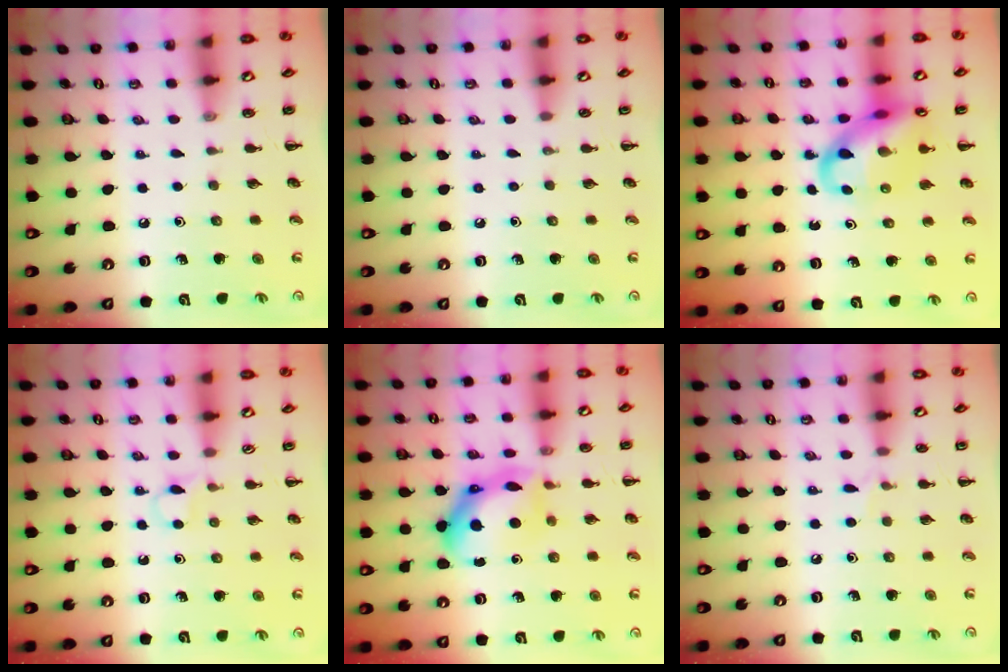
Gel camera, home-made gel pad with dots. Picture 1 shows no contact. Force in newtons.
{"total": 0.0}
{"total": 16.7, "press": 16.3, "slide": 3.4}
{"total": 3.1, "press": 2.9, "slide": 1.3}
{"total": 11.6, "press": 11.6, "slide": 0.2}
{"total": 4.8, "press": 4.5, "slide": 1.6}